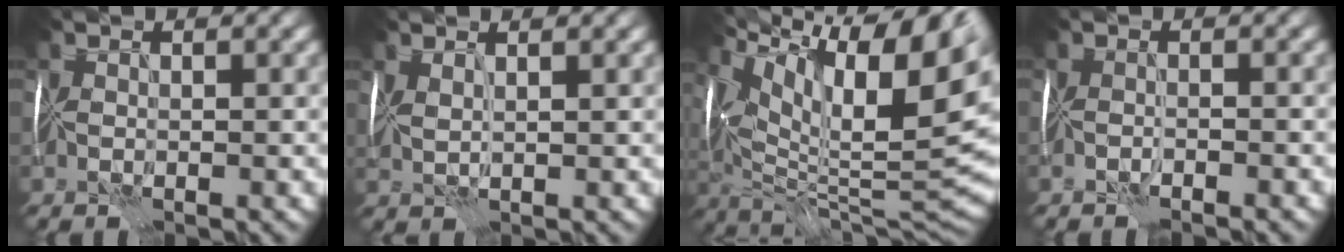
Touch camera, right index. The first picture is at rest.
{"total": 1.3, "force": [0.8, -0.1, 1.0], "torque": [-0.025, 0.005, 0.015]}
{"total": 15.8, "force": [6.4, 5.0, 13.6], "torque": [-0.228, 0.026, 0.133]}
{"total": 1.8, "force": [-1.7, -0.6, 0.0], "torque": [-0.001, -0.002, -0.029]}